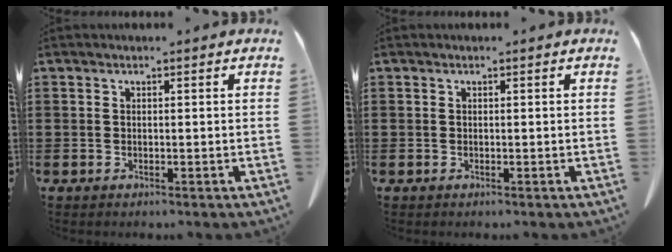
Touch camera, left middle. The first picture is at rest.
{"total": 0.0}